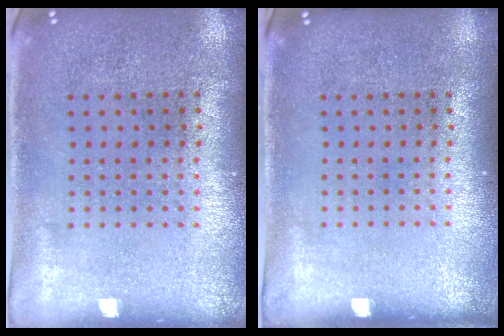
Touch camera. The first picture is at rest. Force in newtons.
{"total": 0.0}